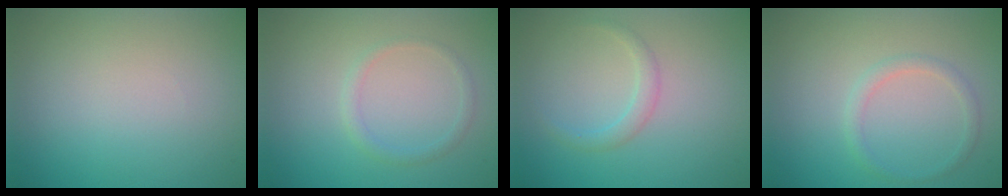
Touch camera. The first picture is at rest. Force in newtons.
{"total": 1.3, "press": 1.3, "slide": 0.2}
{"total": 1.4, "press": 1.4, "slide": 0.1}
{"total": 1.4, "press": 1.4, "slide": 0.1}